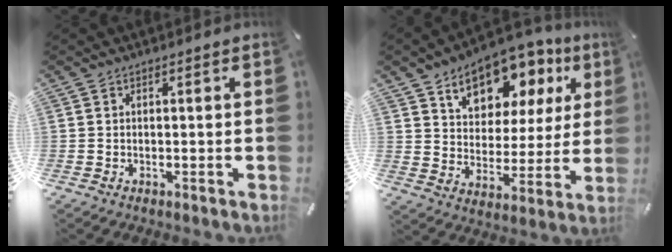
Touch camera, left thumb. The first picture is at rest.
{"total": 13.6, "force": [9.3, 8.2, 5.3], "torque": [-0.085, -0.065, 0.163]}